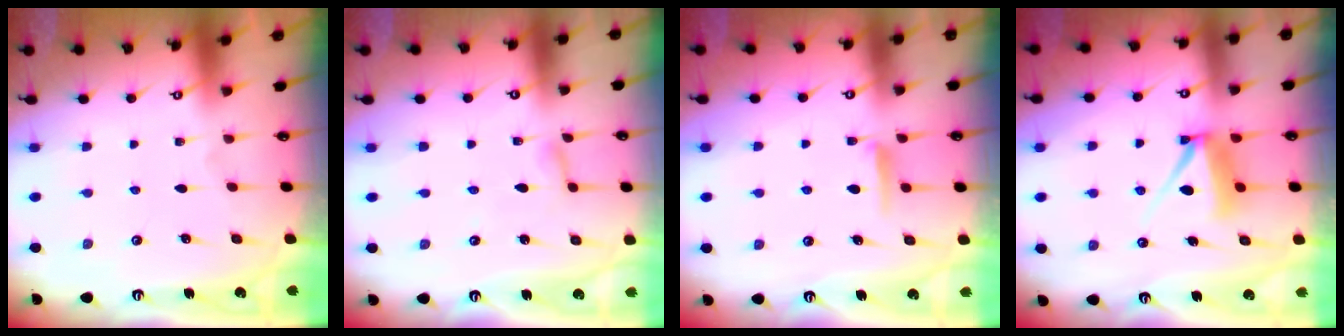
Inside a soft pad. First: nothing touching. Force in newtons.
{"total": 3.0, "press": 3.0, "slide": 0.3}
{"total": 5.6, "press": 5.6, "slide": 0.7}
{"total": 7.4, "press": 7.4, "slide": 0.6}